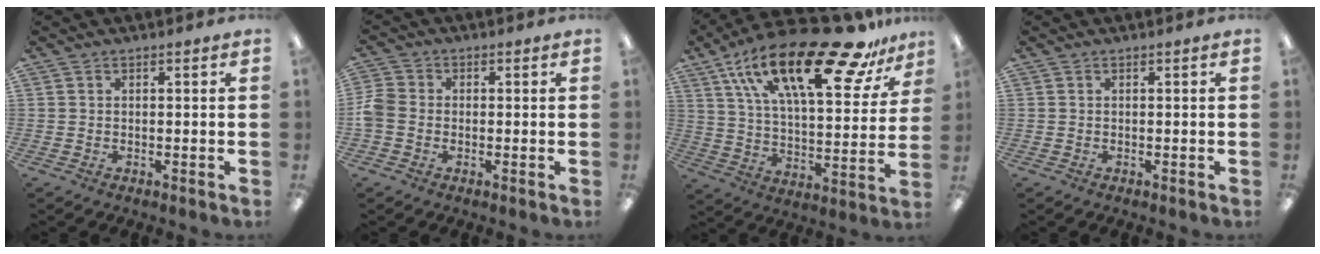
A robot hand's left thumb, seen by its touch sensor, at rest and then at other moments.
{"total": 4.7, "force": [-0.9, 3.8, 2.5], "torque": [-0.049, 0.012, -0.014]}
{"total": 29.7, "force": [17.7, 11.1, 21.1], "torque": [-0.344, -0.091, 0.292]}
{"total": 0.0}